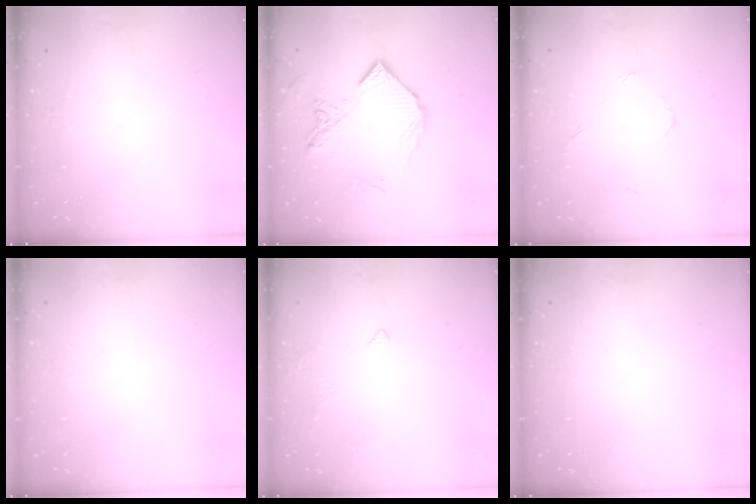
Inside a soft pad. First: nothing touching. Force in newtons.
{"total": 11.6, "press": 11.5, "slide": 1.3}
{"total": 3.2, "press": 3.2, "slide": 0.4}
{"total": 1.8, "press": 1.8, "slide": 0.1}
{"total": 3.5, "press": 3.5, "slide": 0.4}
{"total": 0.0}